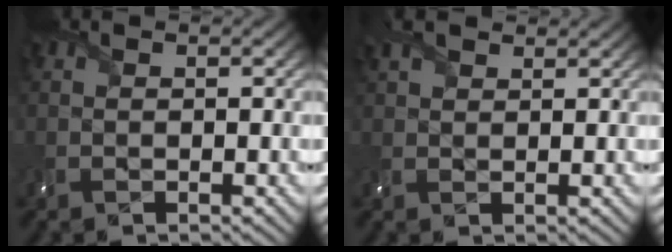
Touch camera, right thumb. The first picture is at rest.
{"total": 3.9, "force": [2.5, 1.9, 2.3], "torque": [-0.067, 0.018, 0.048]}